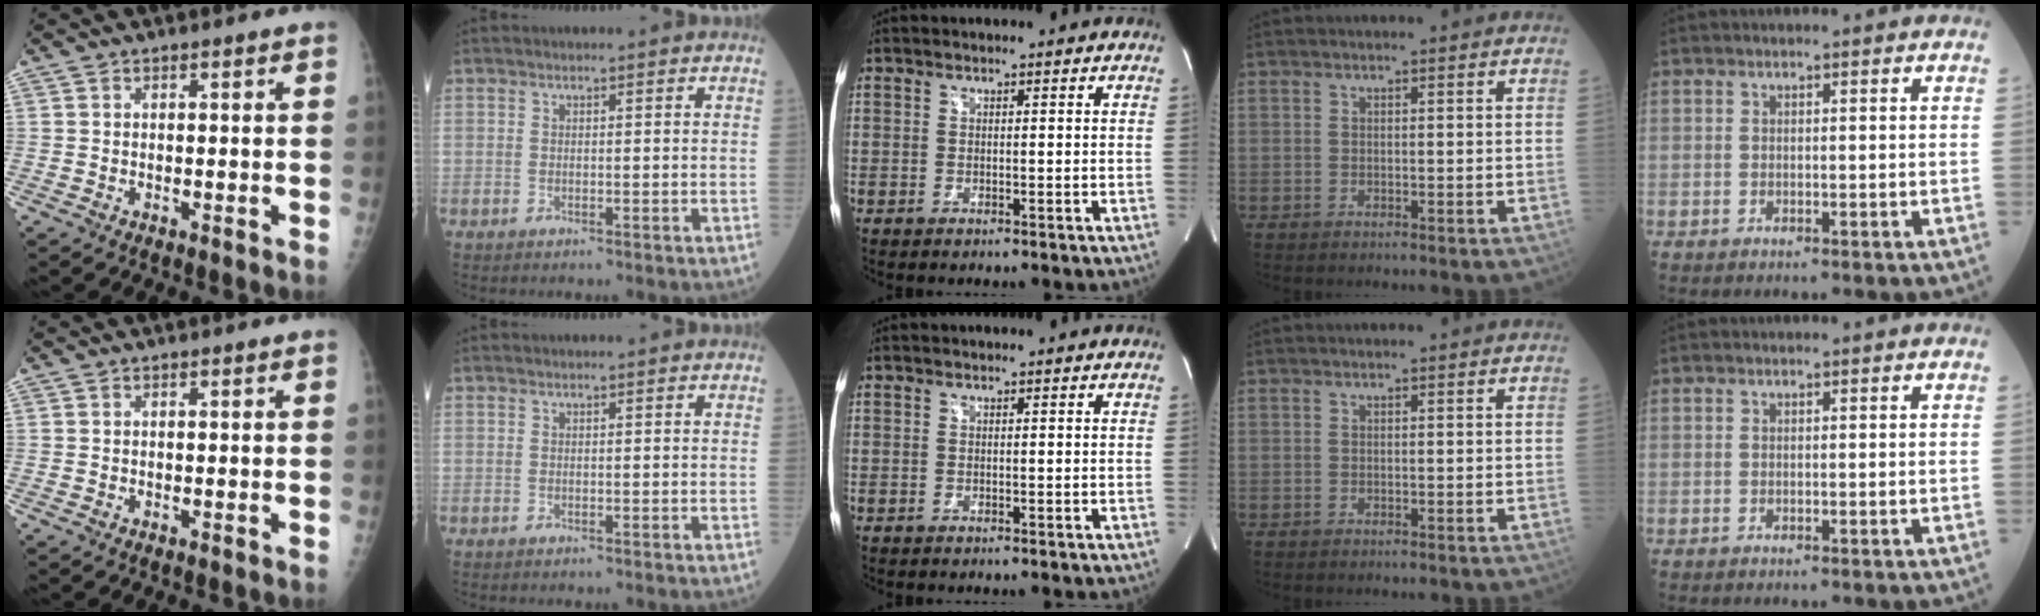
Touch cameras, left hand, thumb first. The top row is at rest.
{}